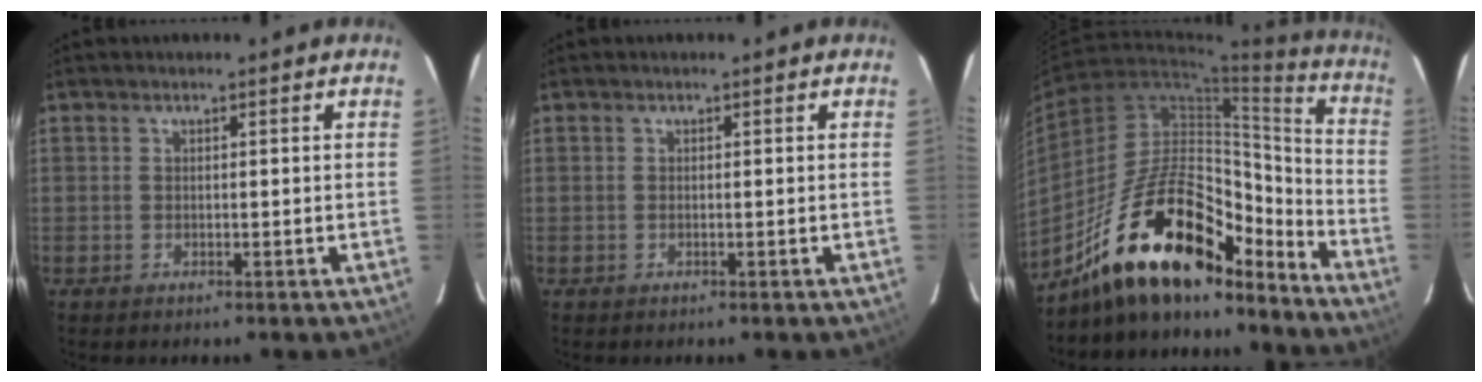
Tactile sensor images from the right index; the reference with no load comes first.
{"total": 0.0}
{"total": 23.4, "force": [-17.3, 8.4, 13.3], "torque": [-0.219, 0.025, -0.281]}